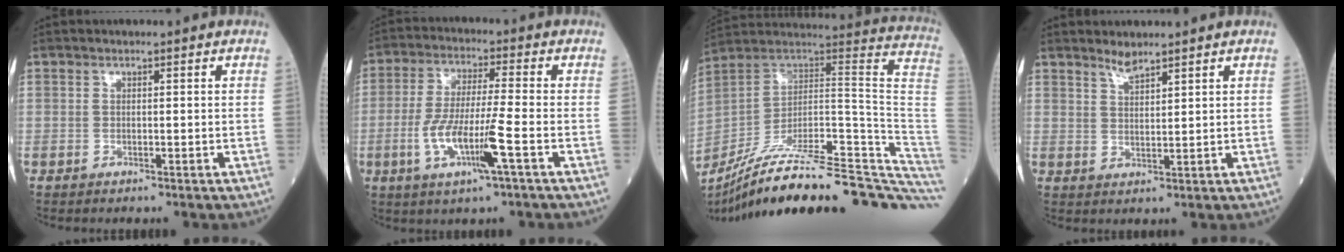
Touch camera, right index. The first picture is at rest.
{"total": 10.2, "force": [-3.5, 0.4, 9.5], "torque": [-0.193, -0.007, -0.068]}
{"total": 34.4, "force": [-27.7, 3.8, 20.2], "torque": [-0.179, -0.005, -0.389]}
{"total": 2.5, "force": [2.3, 0.2, 1.0], "torque": [-0.019, -0.003, 0.045]}